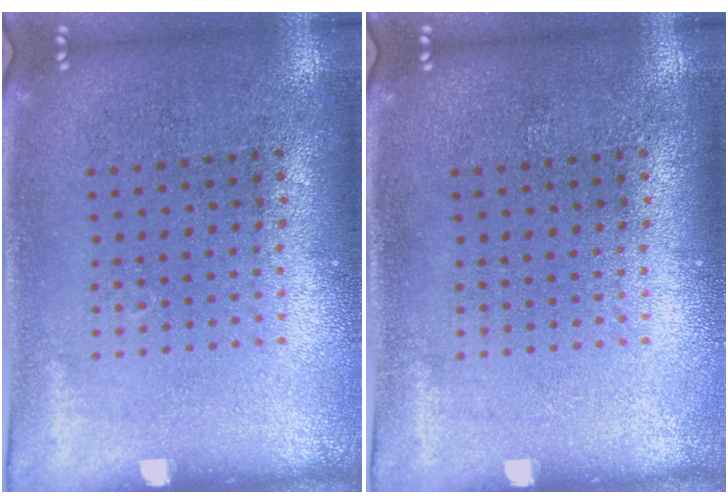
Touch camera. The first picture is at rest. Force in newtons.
{"total": 0.0}